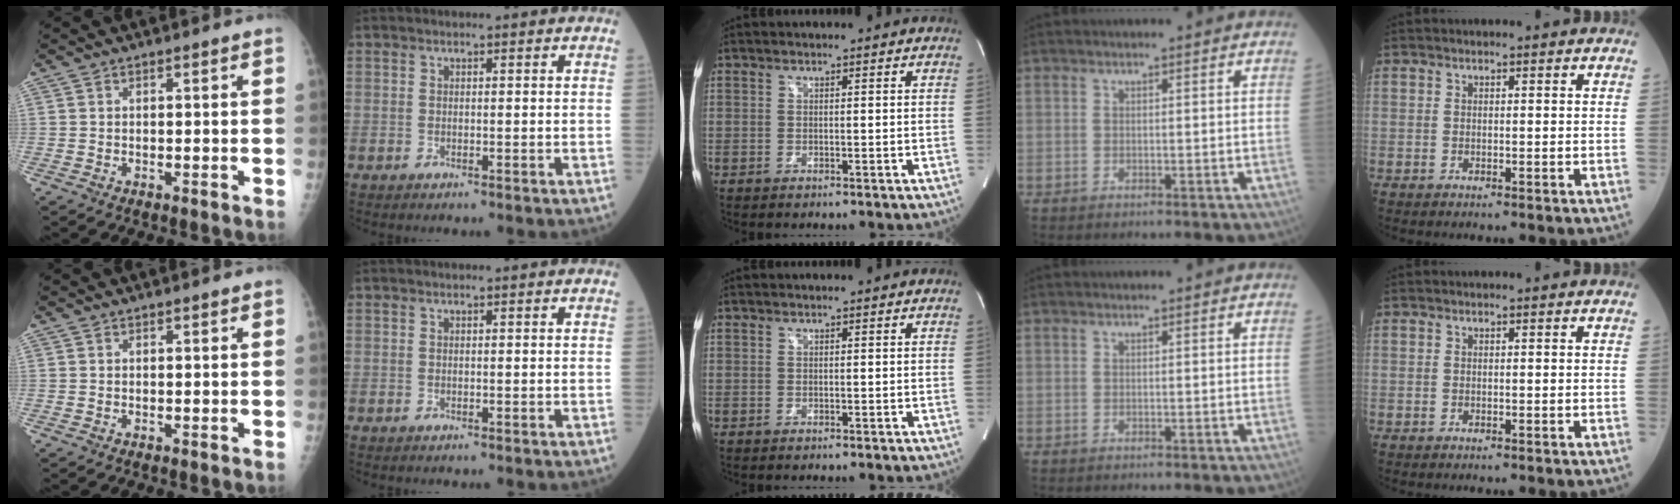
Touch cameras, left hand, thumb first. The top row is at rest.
{}